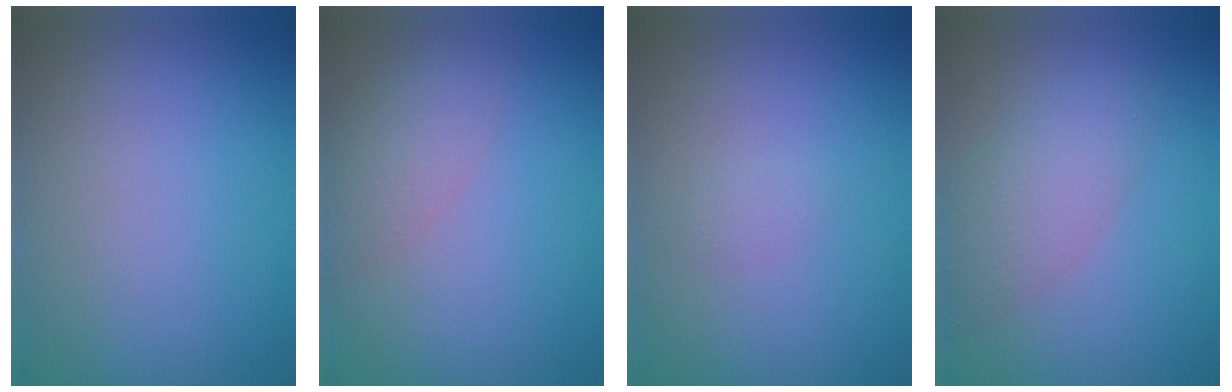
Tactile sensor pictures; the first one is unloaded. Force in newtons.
{"total": 2.7, "press": 2.7, "slide": 0.2}
{"total": 0.8, "press": 0.8, "slide": 0.1}
{"total": 4.0, "press": 4.0, "slide": 0.0}